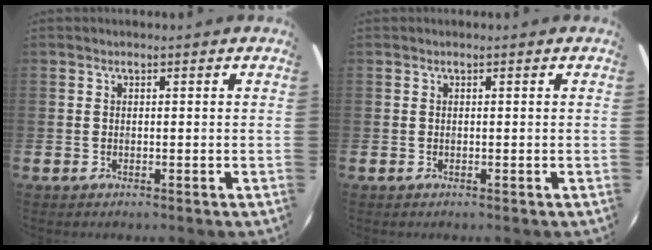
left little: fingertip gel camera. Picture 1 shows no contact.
{"total": 0.0}